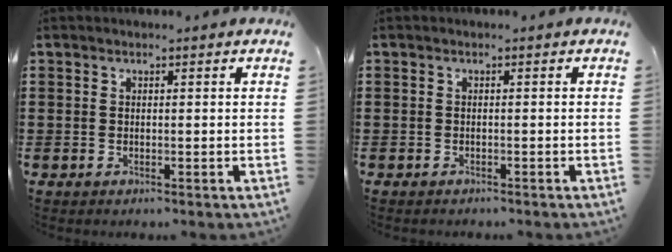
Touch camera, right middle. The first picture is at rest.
{"total": 0.5, "force": [-0.5, 0.1, 0.0], "torque": [-0.002, 0.000, -0.011]}